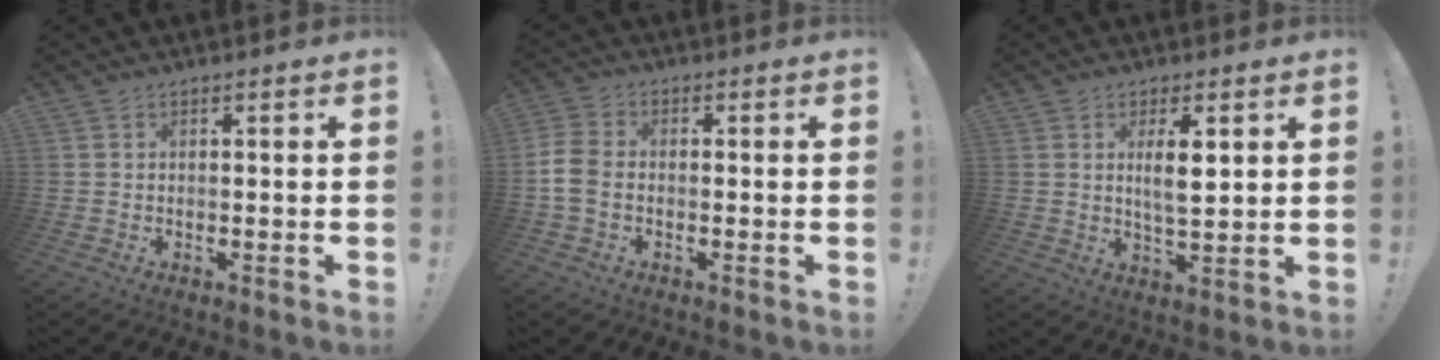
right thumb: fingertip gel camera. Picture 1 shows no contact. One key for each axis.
{"total": 7.3, "fx": -1.5, "fy": 5.2, "fz": 4.9, "tx": -0.114, "ty": 0.008, "tz": -0.024}
{"total": 6.8, "fx": 2.1, "fy": 2.0, "fz": 6.2, "tx": -0.112, "ty": -0.010, "tz": 0.030}